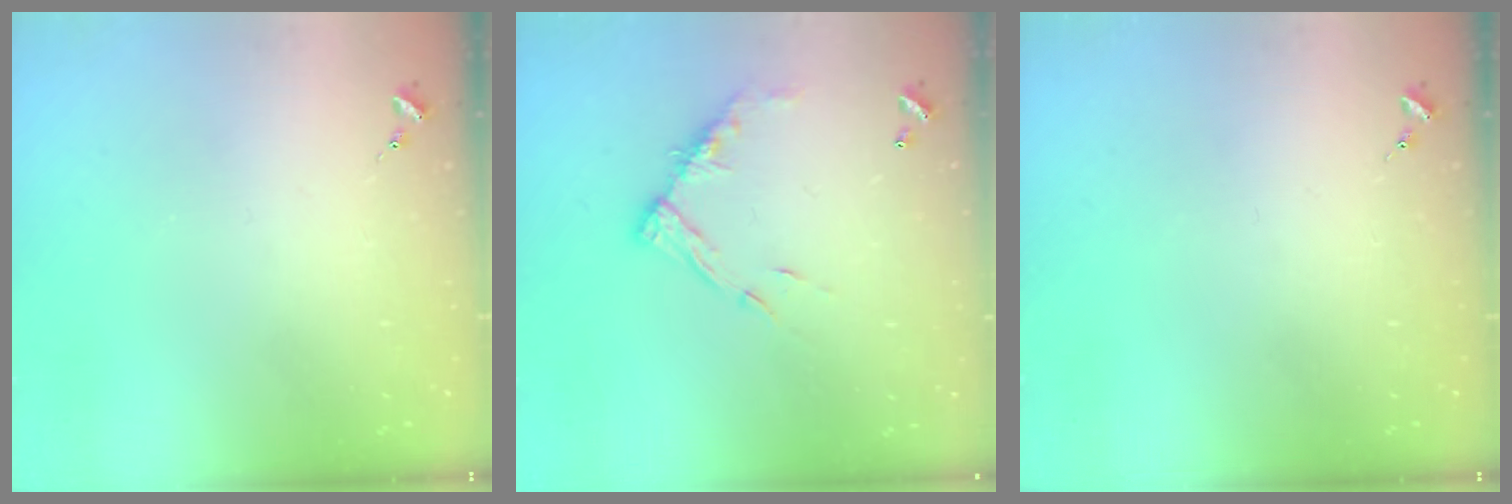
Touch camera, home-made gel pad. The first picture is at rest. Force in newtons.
{"total": 12.1, "press": 12.1, "slide": 1.1}
{"total": 0.0}